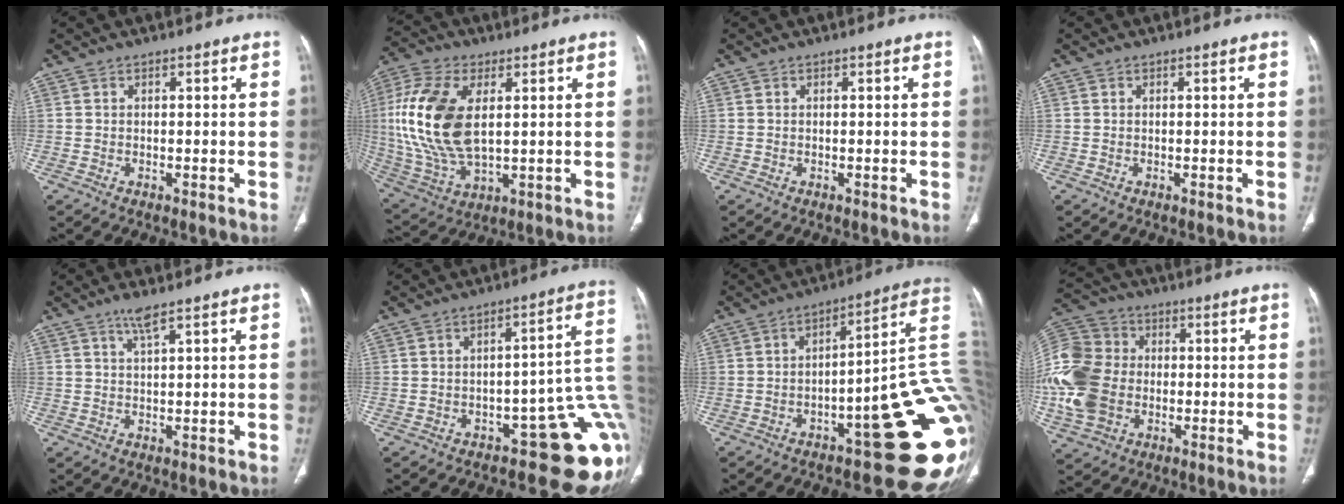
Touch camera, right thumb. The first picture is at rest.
{"total": 18.8, "force": [2.9, 10.1, 15.7], "torque": [-0.343, -0.009, 0.060]}
{"total": 0.0}
{"total": 0.0}
{"total": 2.6, "force": [1.7, 0.1, 2.0], "torque": [-0.048, -0.006, 0.036]}
{"total": 15.5, "force": [-5.9, 6.8, 12.7], "torque": [-0.072, 0.072, -0.070]}
{"total": 25.4, "force": [-6.3, 7.5, 23.5], "torque": [-0.216, 0.034, -0.075]}
{"total": 17.9, "force": [-2.3, 14.0, 10.9], "torque": [-0.248, 0.019, -0.043]}